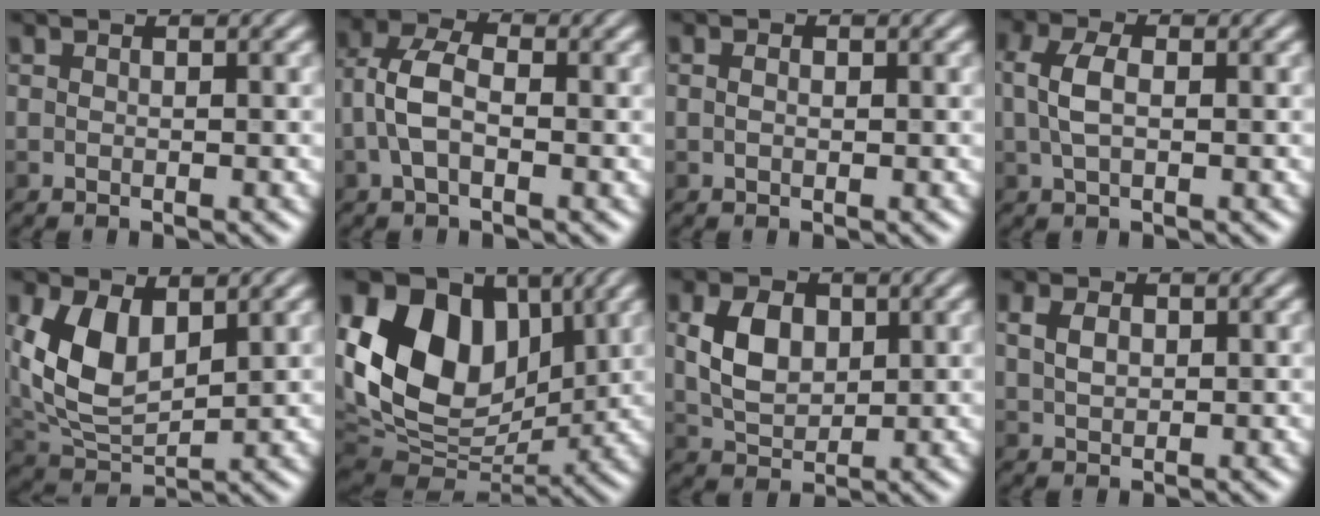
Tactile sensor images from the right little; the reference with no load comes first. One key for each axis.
{"total": 3.7, "fx": -0.8, "fy": 2.1, "fz": 3.0, "tx": -0.068, "ty": 0.011, "tz": -0.021}
{"total": 1.1, "fx": 0.3, "fy": 0.7, "fz": 0.8, "tx": -0.013, "ty": 0.000, "tz": -0.001}
{"total": 3.0, "fx": 0.2, "fy": 1.7, "fz": 2.5, "tx": -0.058, "ty": 0.004, "tz": 0.001}
{"total": 7.1, "fx": 1.9, "fy": 4.2, "fz": 5.4, "tx": -0.120, "ty": -0.002, "tz": 0.041}
{"total": 14.4, "fx": 3.6, "fy": 9.9, "fz": 9.9, "tx": -0.186, "ty": 0.020, "tz": 0.061}
{"total": 4.6, "fx": 0.9, "fy": 3.1, "fz": 3.3, "tx": -0.071, "ty": 0.002, "tz": 0.016}
{"total": 2.0, "fx": 0.5, "fy": 1.4, "fz": 1.4, "tx": -0.031, "ty": 0.001, "tz": 0.012}